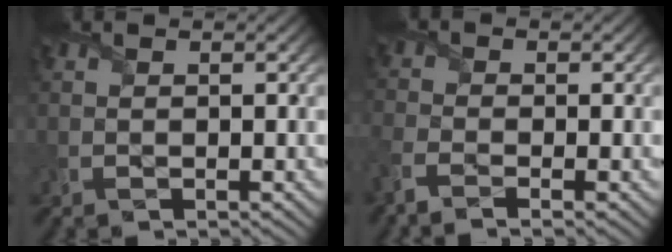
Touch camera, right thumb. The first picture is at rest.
{"total": 3.8, "force": [-2.6, 1.4, 2.4], "torque": [-0.072, -0.011, -0.064]}